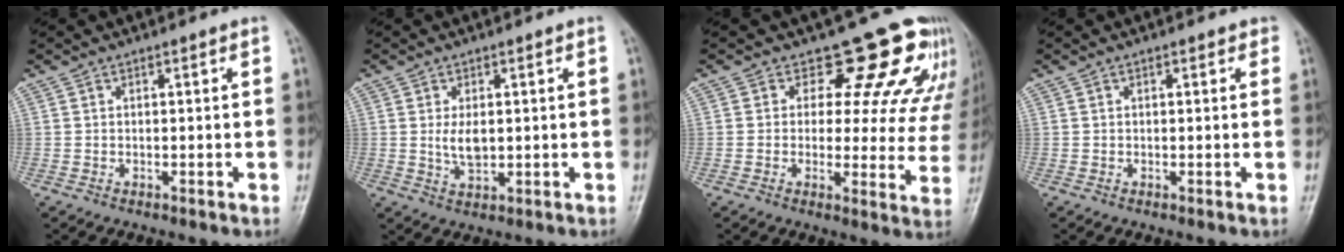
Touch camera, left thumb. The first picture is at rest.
{"total": 4.2, "force": [0.4, 2.3, 3.5], "torque": [-0.061, -0.010, 0.011]}
{"total": 14.1, "force": [11.4, 6.2, 5.4], "torque": [-0.010, -0.067, 0.110]}
{"total": 1.1, "force": [0.5, 0.7, 0.7], "torque": [-0.001, 0.001, 0.001]}